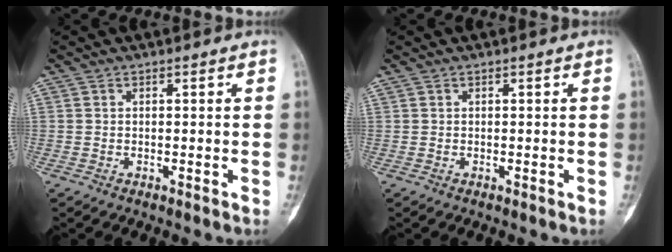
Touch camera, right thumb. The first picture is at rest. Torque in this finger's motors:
{"motor_torque": [0.10, 0.08, 0.03, 0.01, 0.01]}